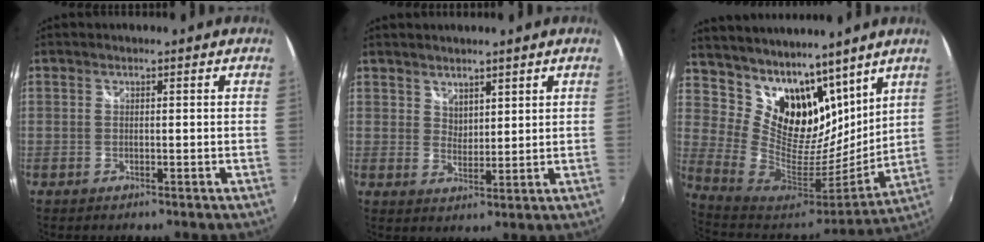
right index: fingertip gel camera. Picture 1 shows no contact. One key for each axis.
{"total": 3.4, "fx": 2.8, "fy": 1.7, "fz": 0.8, "tx": -0.005, "ty": 0.003, "tz": 0.052}
{"total": 21.0, "fx": 14.4, "fy": 12.3, "fz": 9.1, "tx": -0.202, "ty": -0.006, "tz": 0.274}